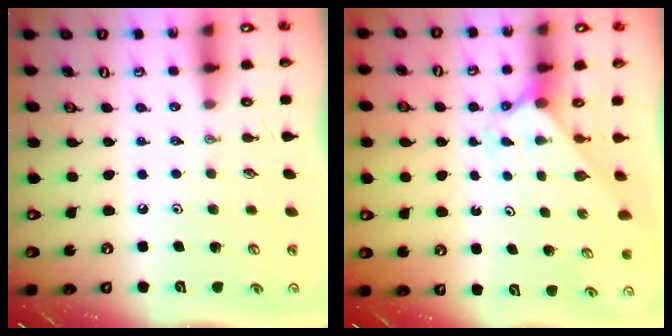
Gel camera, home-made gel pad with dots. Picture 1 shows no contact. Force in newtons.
{"total": 2.2, "press": 2.2, "slide": 0.2}